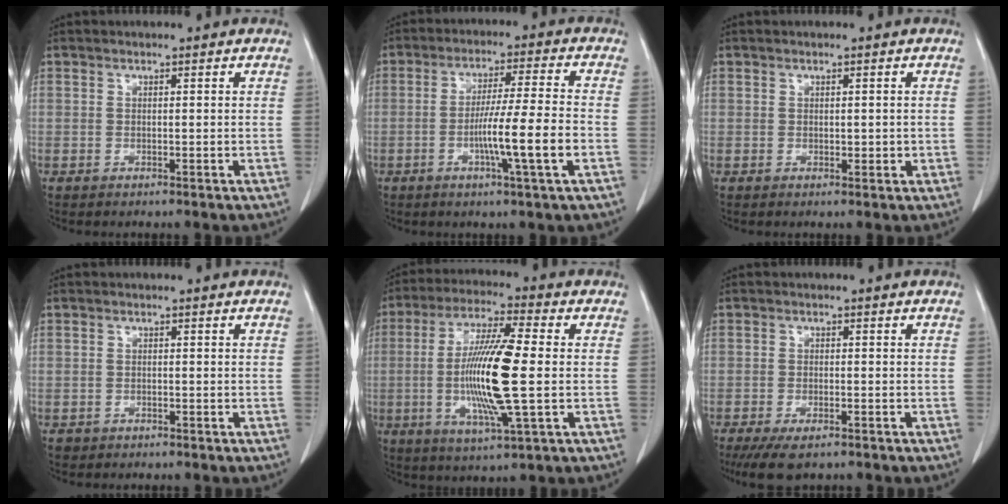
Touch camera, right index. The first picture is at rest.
{"total": 9.9, "force": [-2.9, -0.8, 9.5], "torque": [-0.164, -0.005, -0.051]}
{"total": 1.3, "force": [0.0, 0.9, 1.0], "torque": [-0.010, 0.001, 0.004]}
{"total": 1.0, "force": [-0.7, 0.7, 0.0], "torque": [-0.009, 0.003, -0.011]}
{"total": 14.6, "force": [-1.1, 1.0, 14.5], "torque": [-0.285, -0.010, -0.027]}
{"total": 5.9, "force": [-4.4, 1.9, 3.6], "torque": [-0.057, -0.011, -0.070]}